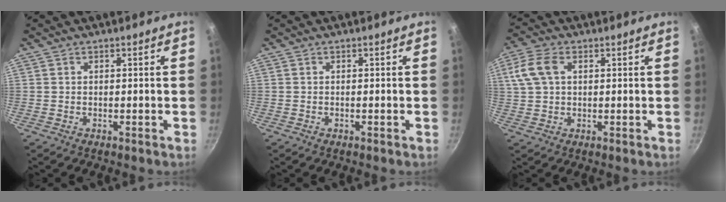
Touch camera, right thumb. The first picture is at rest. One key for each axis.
{"total": 0.0}
{"total": 7.2, "fx": 2.0, "fy": 4.6, "fz": 5.2, "tx": -0.108, "ty": 0.012, "tz": 0.034}